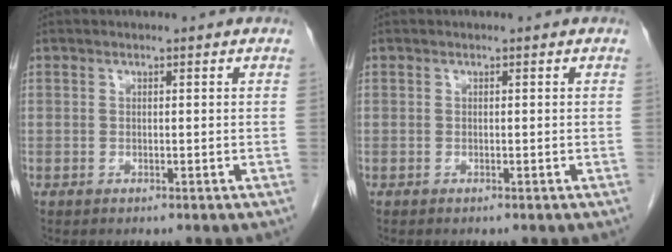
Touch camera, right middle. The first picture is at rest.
{"total": 0.0}